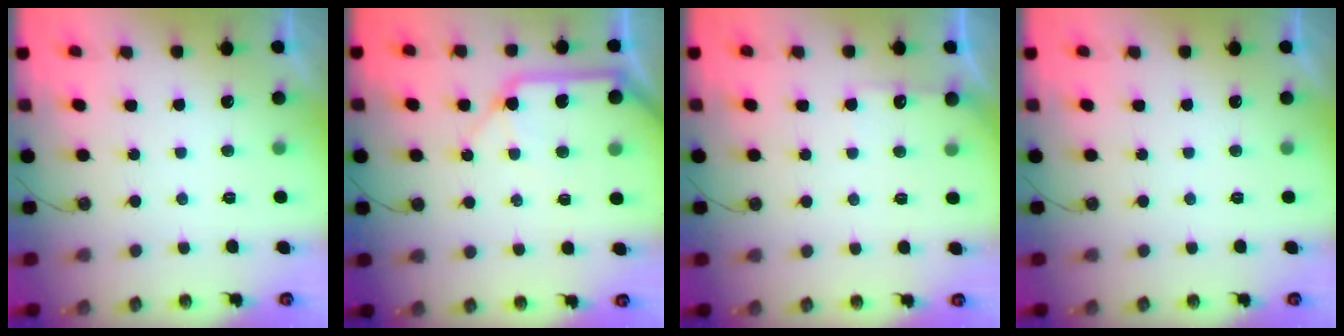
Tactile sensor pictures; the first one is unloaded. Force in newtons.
{"total": 12.0, "press": 11.9, "slide": 1.6}
{"total": 4.8, "press": 4.8, "slide": 0.5}
{"total": 0.0}